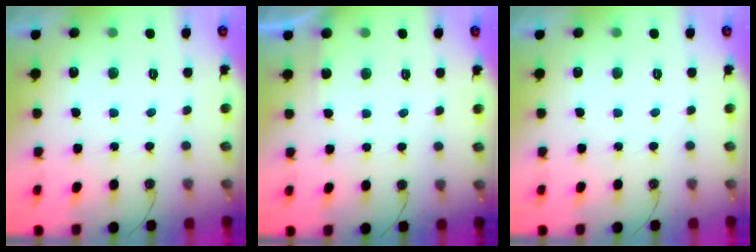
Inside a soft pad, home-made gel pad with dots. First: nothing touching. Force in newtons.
{"total": 1.5, "press": 1.4, "slide": 0.3}
{"total": 0.0}